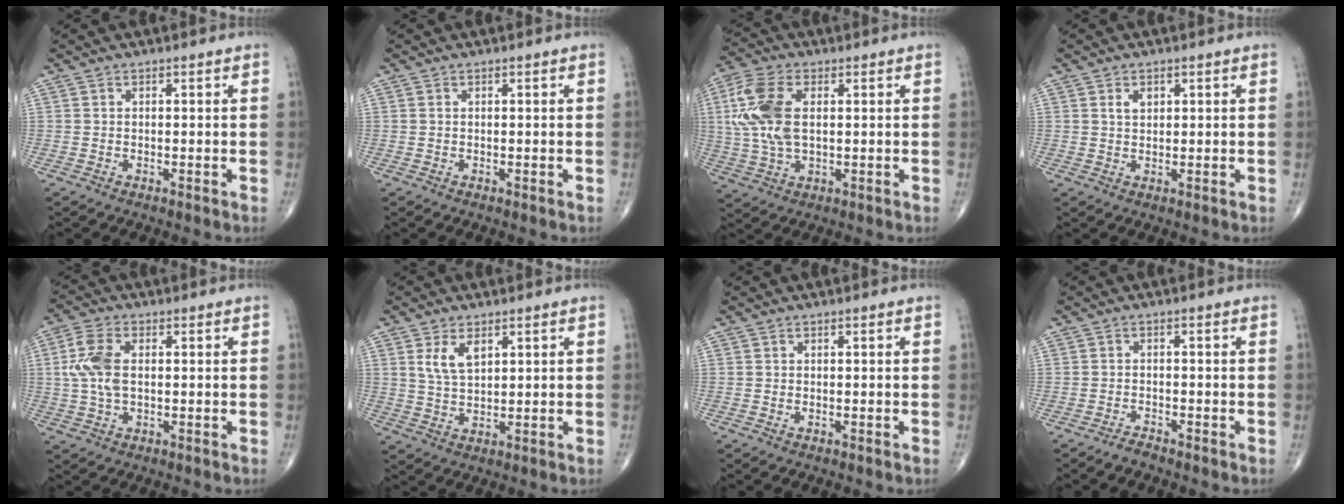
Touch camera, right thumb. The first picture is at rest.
{"total": 0.0}
{"total": 12.0, "force": [2.0, 6.6, 9.9], "torque": [-0.230, 0.005, 0.039]}
{"total": 2.1, "force": [0.9, 1.4, 1.3], "torque": [-0.016, -0.002, 0.017]}
{"total": 7.6, "force": [0.7, 4.2, 6.3], "torque": [-0.144, 0.011, 0.012]}
{"total": 5.2, "force": [2.3, 2.7, 3.8], "torque": [-0.065, -0.011, 0.050]}
{"total": 0.0}
{"total": 1.0, "force": [-0.9, 0.1, 0.5], "torque": [-0.017, 0.002, -0.019]}